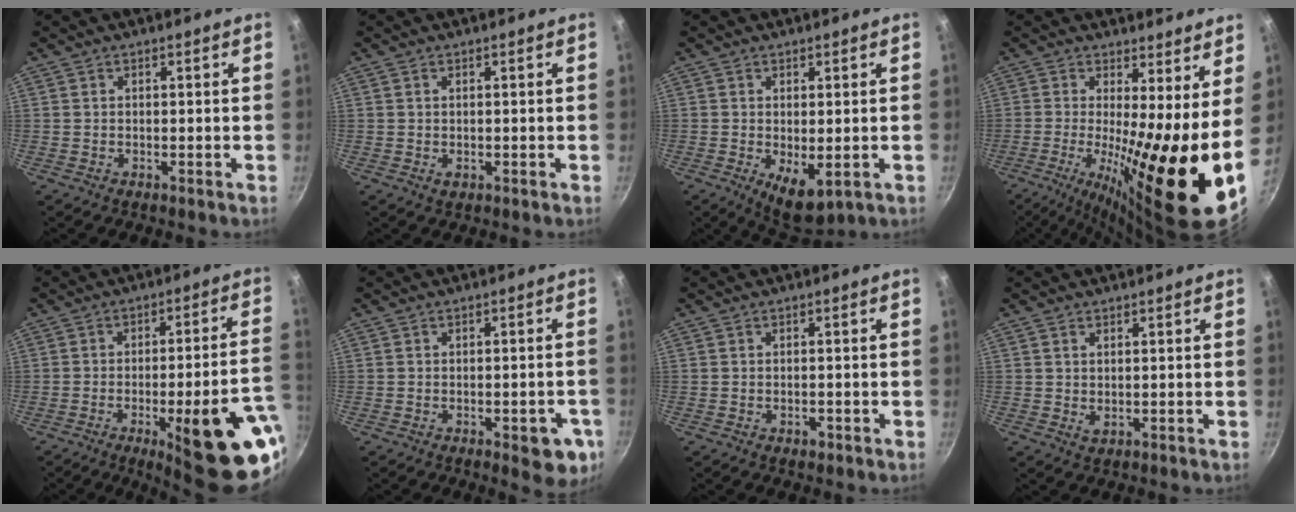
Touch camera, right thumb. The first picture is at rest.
{"total": 1.0, "force": [-0.2, 0.7, 0.7], "torque": [-0.010, 0.000, 0.001]}
{"total": 6.7, "force": [-1.2, 3.1, 5.9], "torque": [-0.077, -0.013, -0.004]}
{"total": 17.7, "force": [-0.4, 3.5, 17.4], "torque": [-0.272, -0.032, -0.010]}
{"total": 22.0, "force": [-8.4, 5.1, 19.7], "torque": [-0.219, 0.025, -0.106]}
{"total": 7.7, "force": [-2.9, 3.3, 6.3], "torque": [-0.048, 0.012, -0.031]}
{"total": 1.5, "force": [-0.7, 0.9, 1.0], "torque": [-0.015, 0.004, -0.009]}
{"total": 1.4, "force": [0.6, 0.8, 1.0], "torque": [-0.017, -0.007, 0.012]}